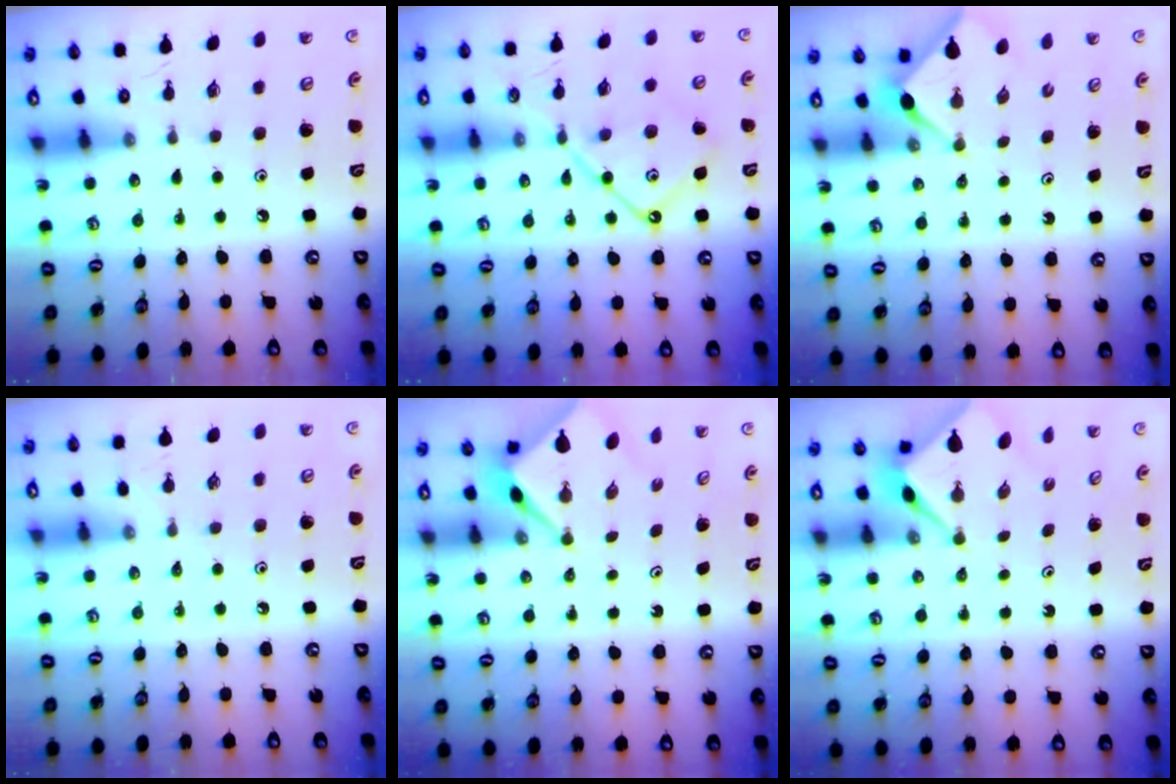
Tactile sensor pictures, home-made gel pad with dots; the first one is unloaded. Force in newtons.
{"total": 12.4, "press": 12.4, "slide": 1.3}
{"total": 2.9, "press": 2.8, "slide": 0.4}
{"total": 1.9, "press": 1.8, "slide": 0.4}
{"total": 2.6, "press": 2.6, "slide": 0.2}
{"total": 2.8, "press": 2.8, "slide": 0.1}